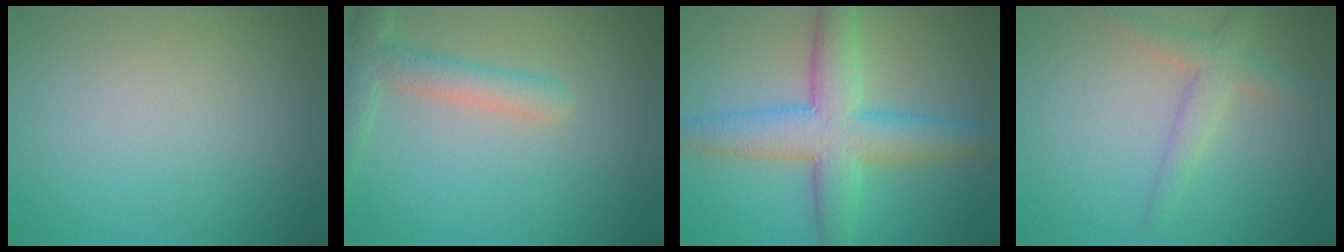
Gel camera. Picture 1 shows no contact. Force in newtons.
{"total": 3.5, "press": 3.5, "slide": 0.3}
{"total": 7.2, "press": 7.2, "slide": 0.1}
{"total": 2.6, "press": 2.6, "slide": 0.2}